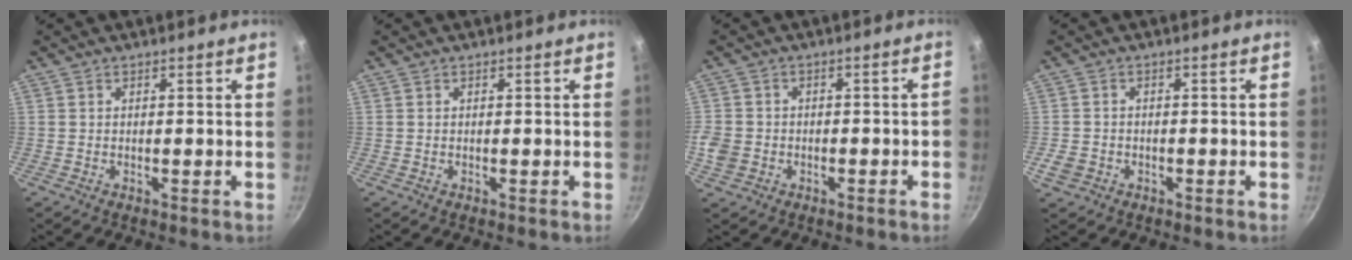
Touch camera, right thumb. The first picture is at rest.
{"total": 0.0}
{"total": 6.1, "force": [-2.3, 4.7, 3.1], "torque": [-0.051, 0.033, -0.033]}
{"total": 3.3, "force": [-1.3, 2.7, 1.5], "torque": [-0.028, 0.012, -0.020]}